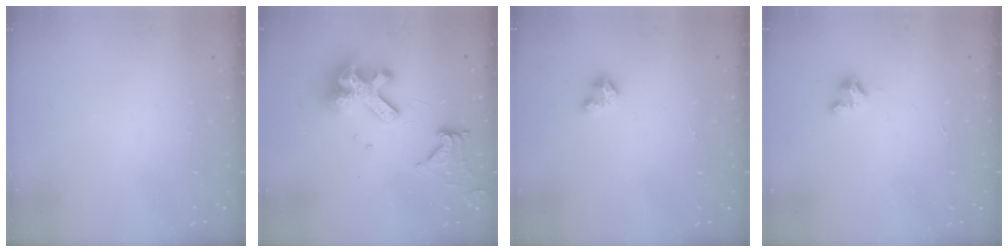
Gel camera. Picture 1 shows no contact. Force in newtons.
{"total": 14.7, "press": 14.5, "slide": 1.8}
{"total": 1.5, "press": 1.5, "slide": 0.2}
{"total": 5.0, "press": 5.0, "slide": 0.4}